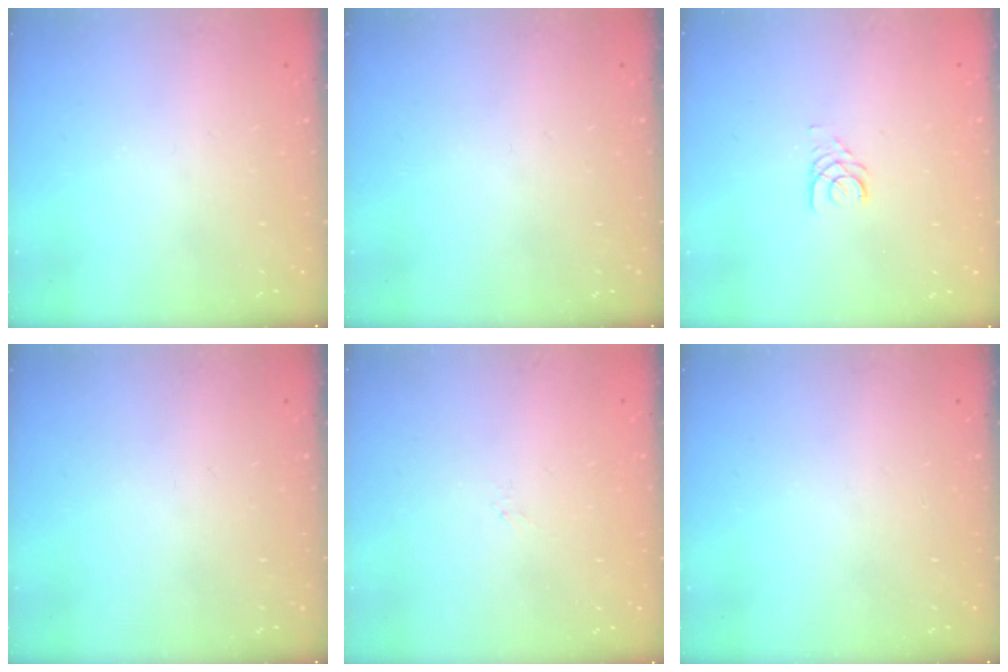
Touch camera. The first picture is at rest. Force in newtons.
{"total": 0.0}
{"total": 2.5, "press": 2.5, "slide": 0.3}
{"total": 0.0}
{"total": 1.5, "press": 1.4, "slide": 0.3}
{"total": 0.0}